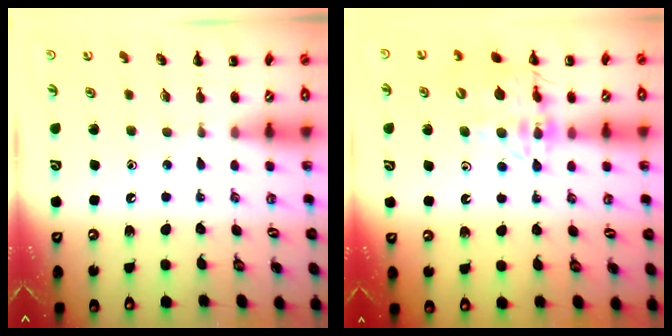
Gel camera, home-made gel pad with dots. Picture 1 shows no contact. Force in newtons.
{"total": 14.3, "press": 14.0, "slide": 2.6}